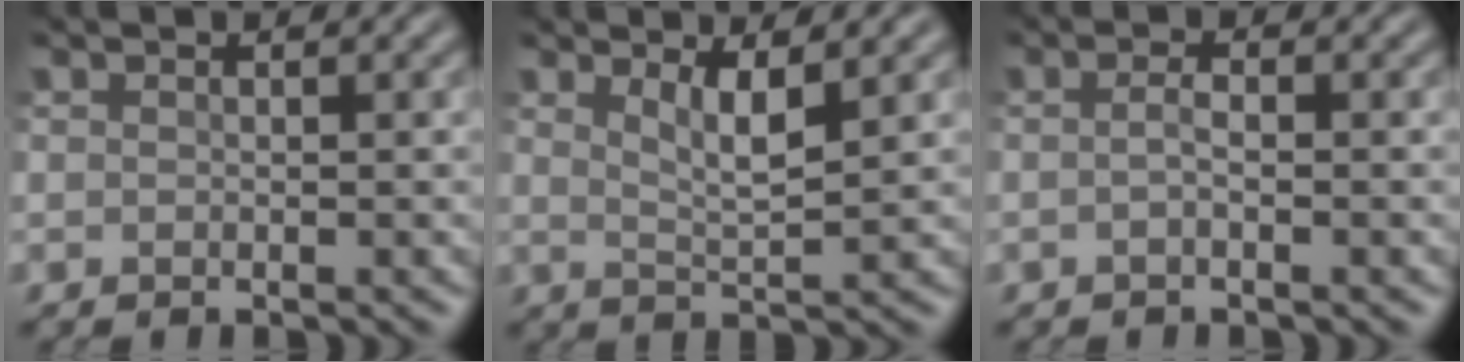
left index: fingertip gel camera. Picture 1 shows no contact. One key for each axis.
{"total": 2.8, "fx": 1.3, "fy": 0.7, "fz": 2.3, "tx": -0.038, "ty": -0.010, "tz": 0.022}
{"total": 1.2, "fx": -0.5, "fy": 0.3, "fz": 1.0, "tx": -0.025, "ty": 0.000, "tz": -0.015}